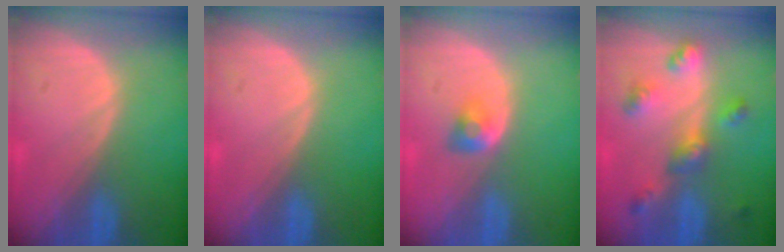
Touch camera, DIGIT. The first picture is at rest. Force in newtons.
{"total": 0.0}
{"total": 2.8, "press": 2.5, "slide": 1.3}
{"total": 6.7, "press": 5.9, "slide": 3.3}